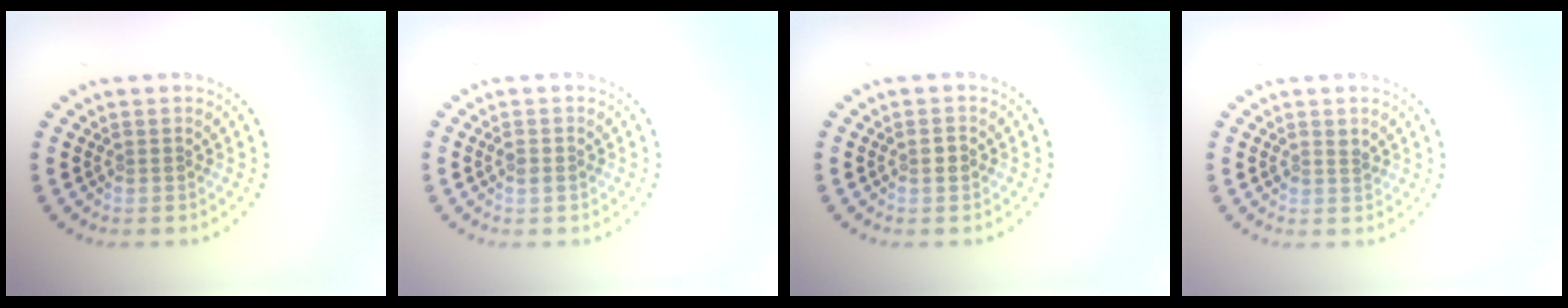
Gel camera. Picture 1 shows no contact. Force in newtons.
{"total": 0.9, "press": 0.9, "slide": 0.2}
{"total": 1.0, "press": 1.0, "slide": 0.2}
{"total": 0.6, "press": 0.6, "slide": 0.3}